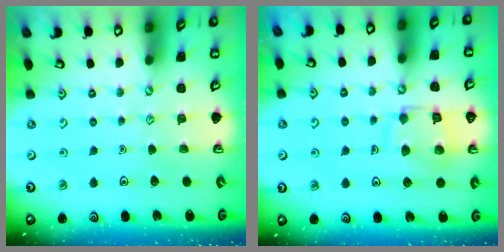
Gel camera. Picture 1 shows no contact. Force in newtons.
{"total": 12.4, "press": 12.4, "slide": 1.2}